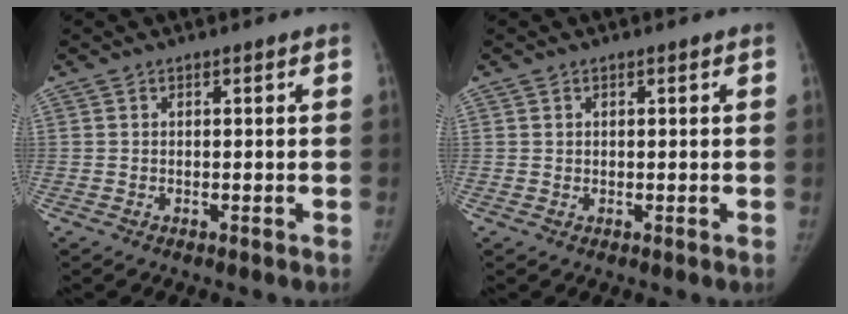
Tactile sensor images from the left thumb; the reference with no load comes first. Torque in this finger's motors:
{"motor_torque": [-0.15, -0.10, 0.35, -0.22, -0.06]}